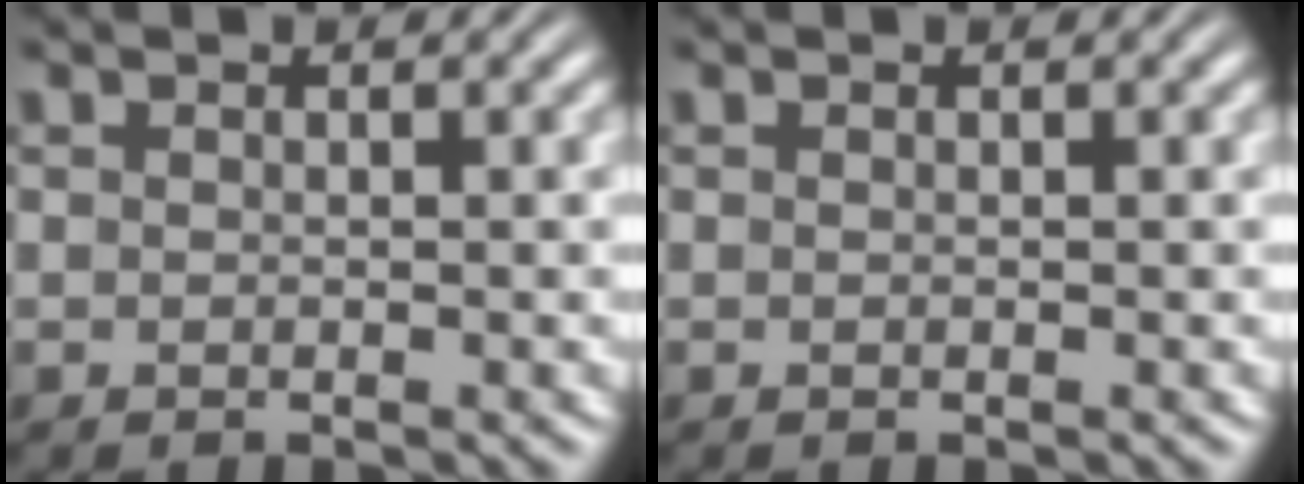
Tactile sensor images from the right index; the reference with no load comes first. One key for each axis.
{"total": 0.0}